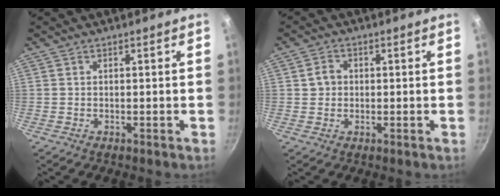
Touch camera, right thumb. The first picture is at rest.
{"total": 2.8, "force": [0.2, 2.5, 1.3], "torque": [-0.010, 0.005, 0.001]}